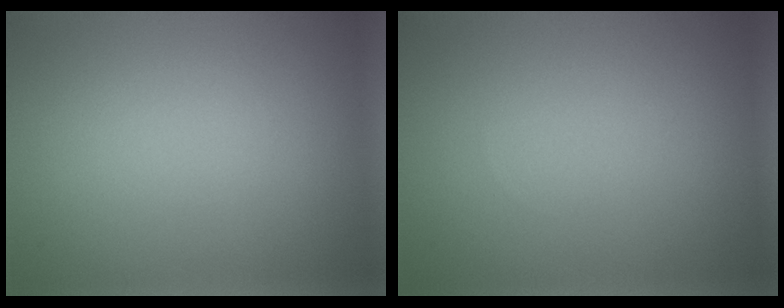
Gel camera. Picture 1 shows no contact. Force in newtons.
{"total": 0.0}